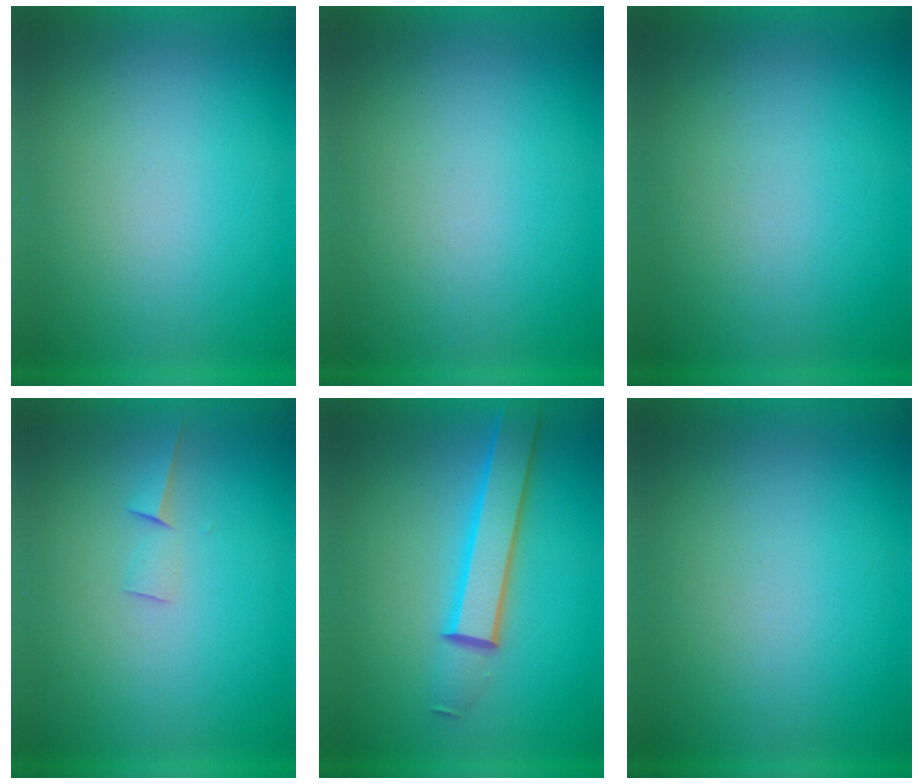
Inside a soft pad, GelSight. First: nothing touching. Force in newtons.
{"total": 0.0}
{"total": 0.0}
{"total": 1.5}
{"total": 4.7}
{"total": 0.0}